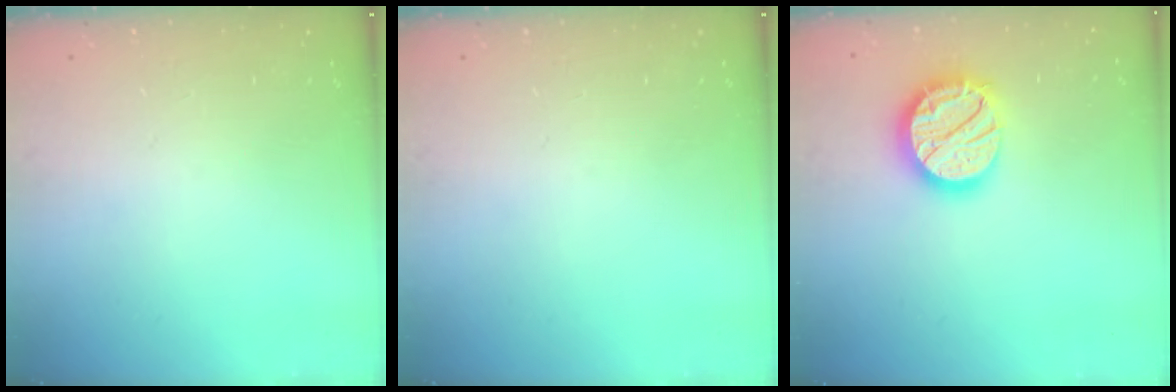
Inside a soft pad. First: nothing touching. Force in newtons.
{"total": 0.0}
{"total": 17.5, "press": 17.5, "slide": 1.2}